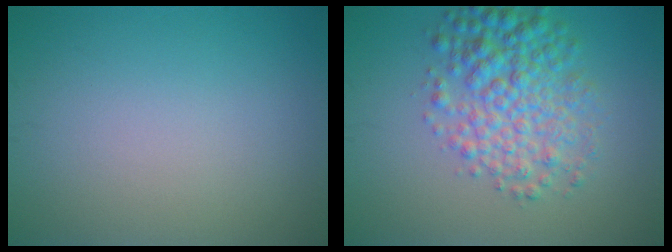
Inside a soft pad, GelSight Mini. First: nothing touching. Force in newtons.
{"total": 5.7, "press": 5.7, "slide": 0.1}